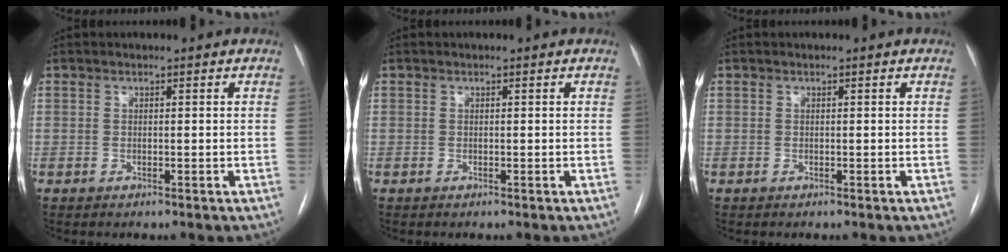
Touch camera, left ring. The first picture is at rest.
{"total": 0.0}
{"total": 0.0}